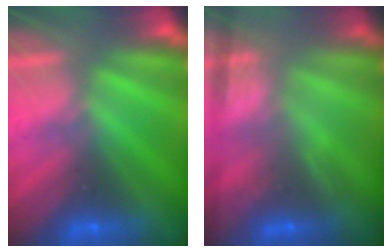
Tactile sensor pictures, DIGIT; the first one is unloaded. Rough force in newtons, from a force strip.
{"total": 3.3}